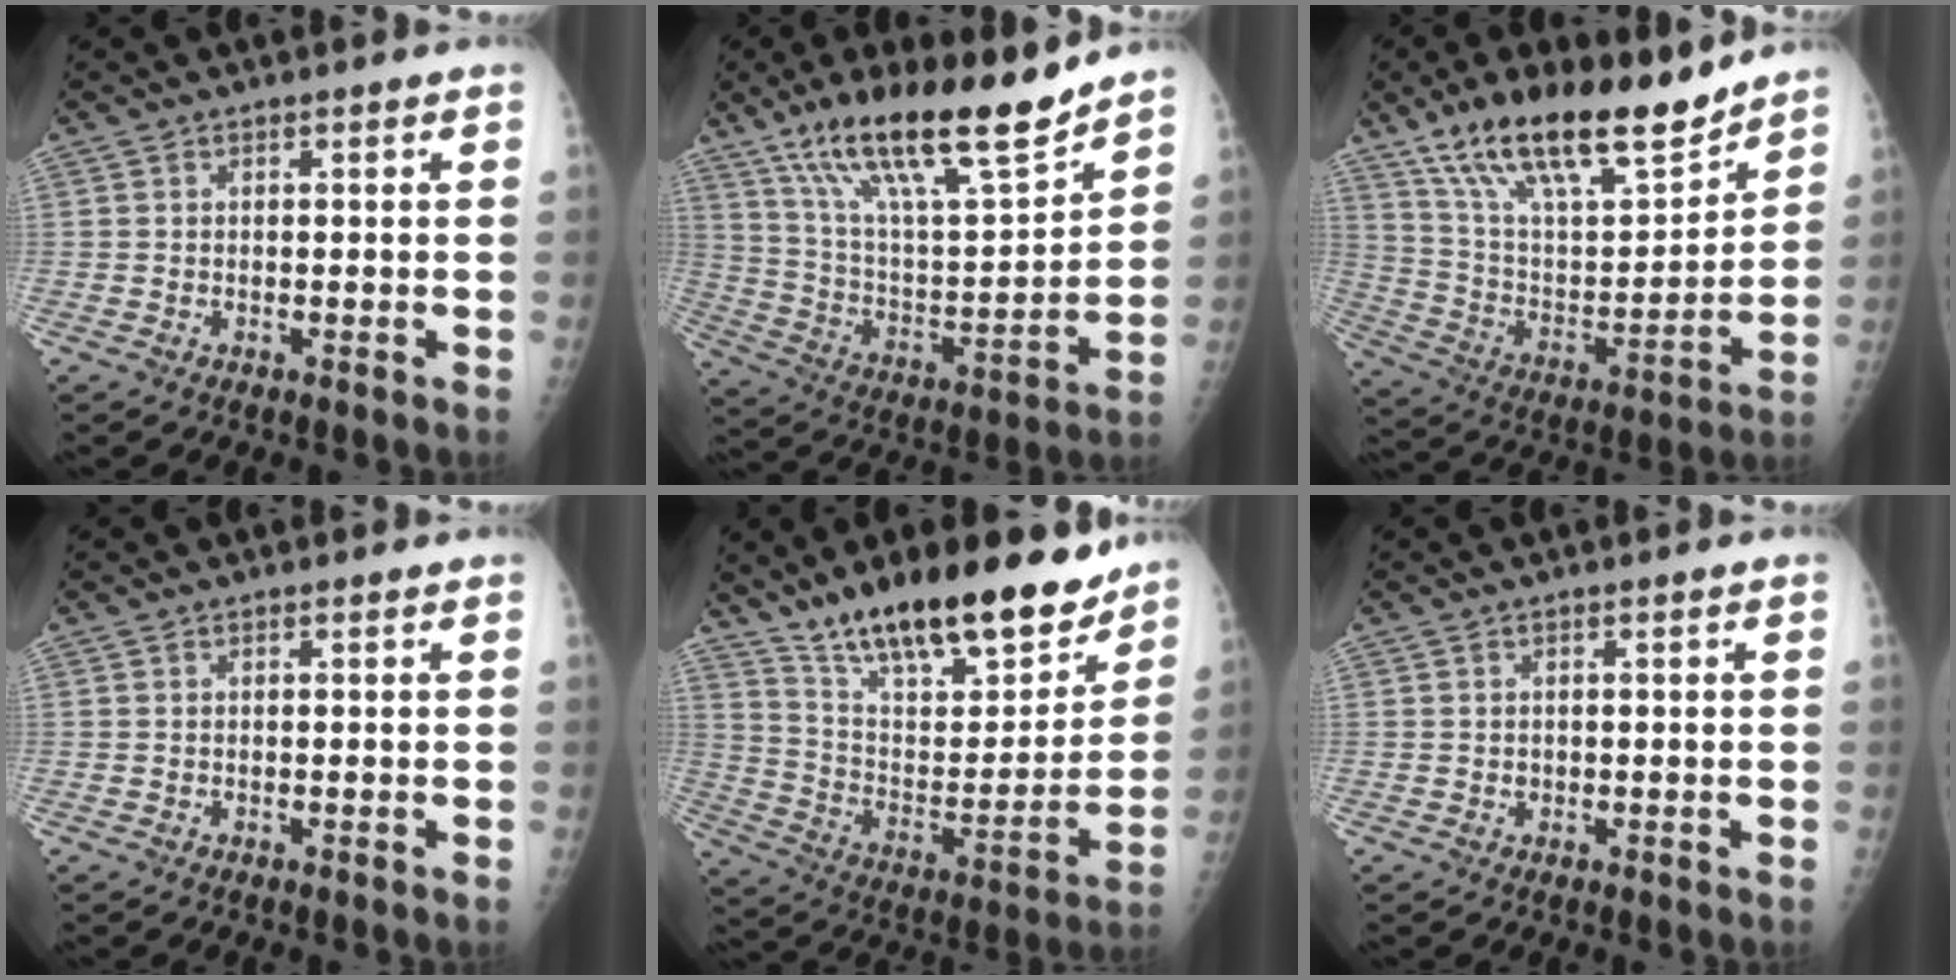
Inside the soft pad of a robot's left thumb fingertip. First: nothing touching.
{"total": 21.9, "force": [15.9, 4.9, 14.2], "torque": [-0.215, -0.072, 0.284]}
{"total": 22.3, "force": [16.6, 6.9, 13.2], "torque": [-0.187, -0.071, 0.295]}
{"total": 0.0}
{"total": 24.5, "force": [18.4, 8.2, 13.9], "torque": [-0.177, -0.086, 0.304]}
{"total": 0.6, "force": [-0.1, 0.6, 0.2], "torque": [0.004, 0.002, 0.000]}